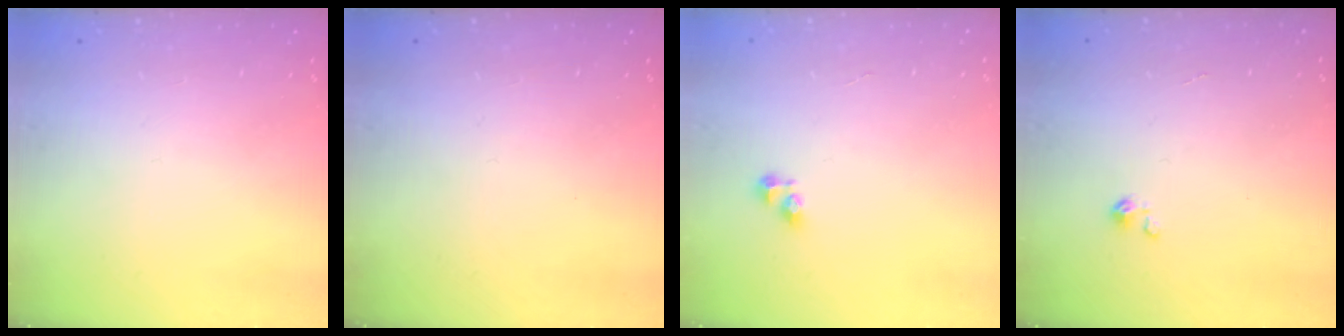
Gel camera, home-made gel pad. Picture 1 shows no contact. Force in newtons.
{"total": 0.0}
{"total": 3.3, "press": 3.3, "slide": 0.3}
{"total": 1.6, "press": 1.6, "slide": 0.2}